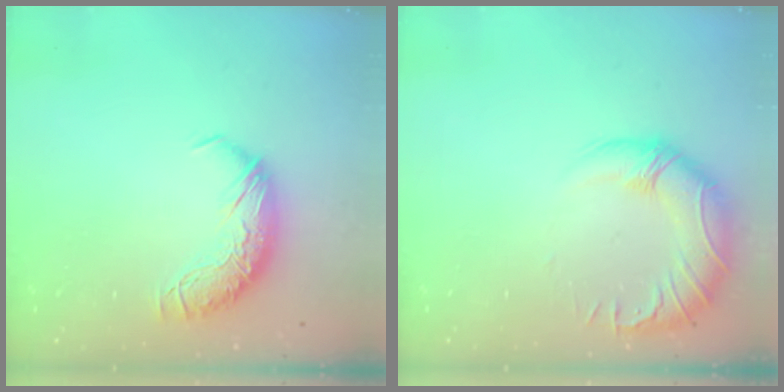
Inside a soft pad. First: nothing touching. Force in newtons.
{"total": 3.1, "press": 0.8, "slide": 2.9}